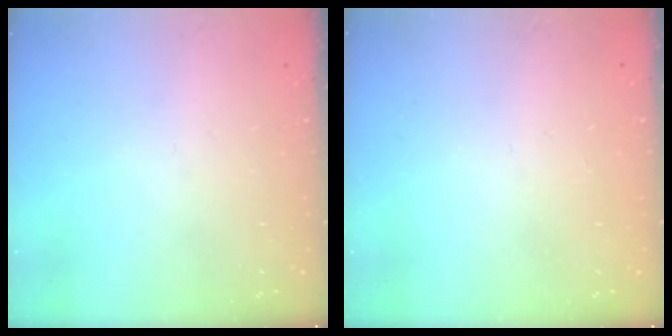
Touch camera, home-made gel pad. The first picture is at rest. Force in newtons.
{"total": 1.5, "press": 1.5, "slide": 0.1}